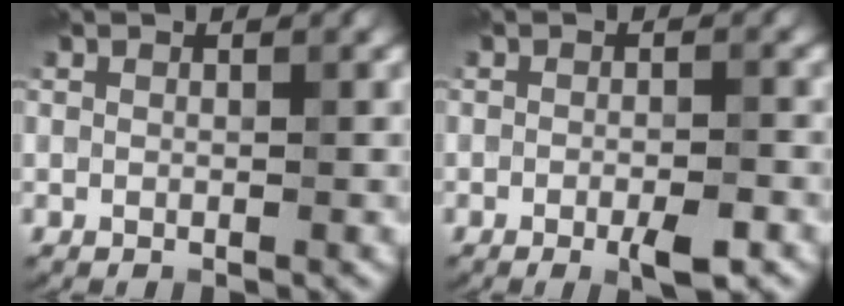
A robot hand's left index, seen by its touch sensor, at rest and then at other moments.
{"total": 2.8, "force": [-1.4, 0.6, 2.4], "torque": [-0.040, -0.005, -0.023]}